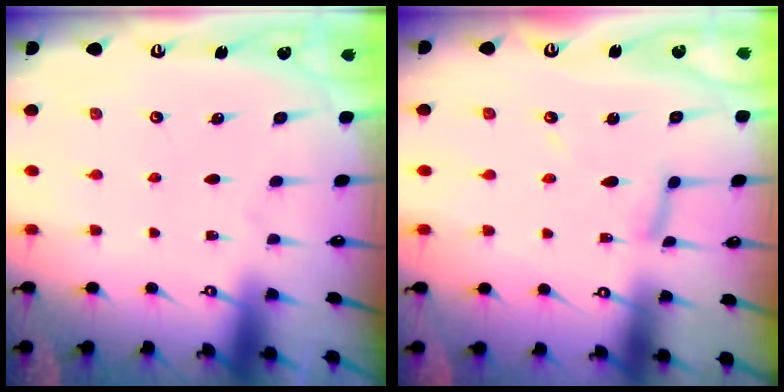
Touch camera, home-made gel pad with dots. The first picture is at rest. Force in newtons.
{"total": 5.1, "press": 5.1, "slide": 0.4}